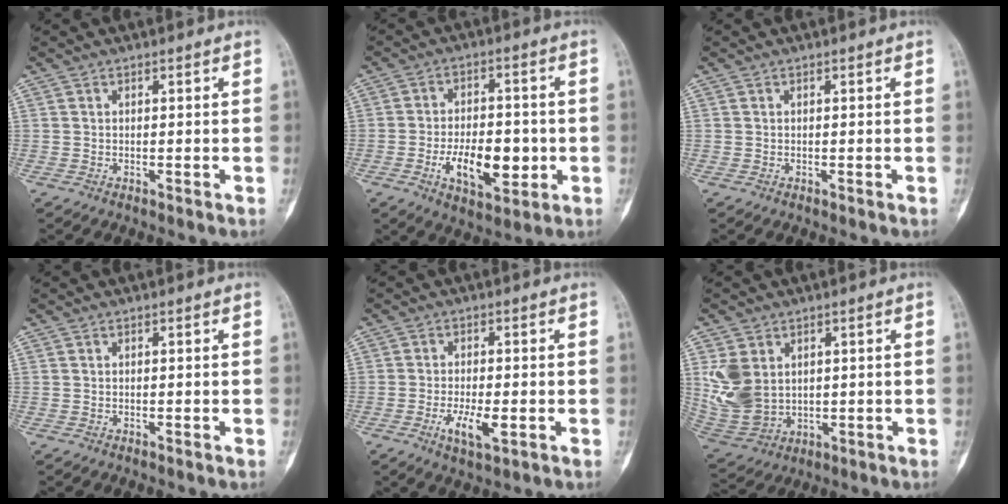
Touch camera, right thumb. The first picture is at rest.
{"total": 11.9, "force": [-2.9, 6.2, 9.8], "torque": [-0.138, 0.011, -0.041]}
{"total": 0.0}
{"total": 0.0}
{"total": 5.8, "force": [-1.8, 2.0, 5.1], "torque": [-0.092, -0.005, -0.029]}
{"total": 10.4, "force": [2.5, 7.8, 6.4], "torque": [-0.120, -0.014, 0.072]}